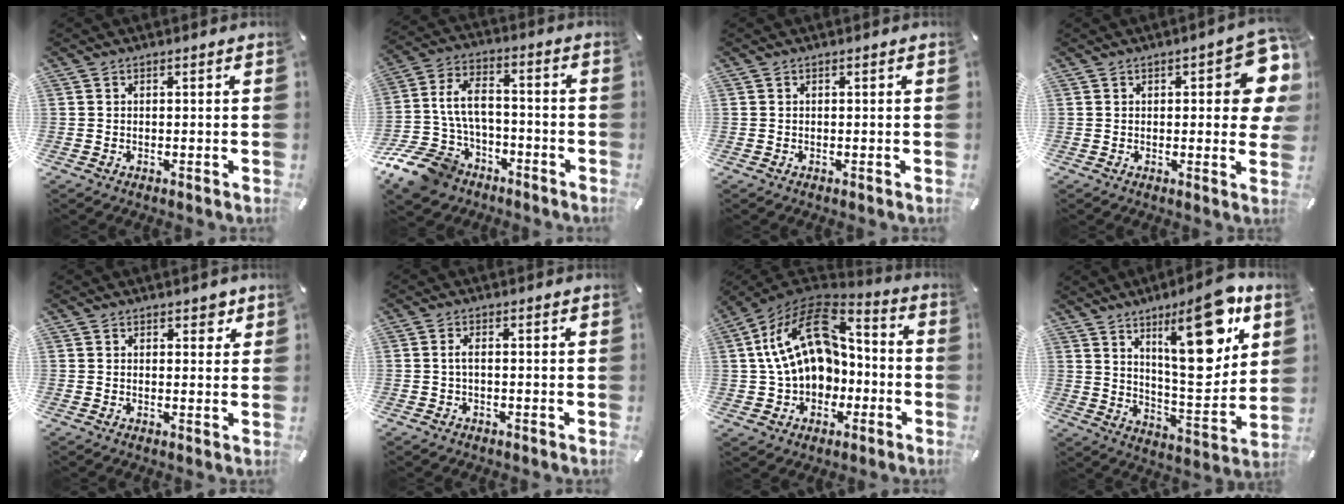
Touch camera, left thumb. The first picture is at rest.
{"total": 13.9, "force": [-5.2, 10.3, 7.8], "torque": [-0.168, 0.040, -0.088]}
{"total": 0.0}
{"total": 12.3, "force": [3.1, 4.9, 10.8], "torque": [-0.120, -0.021, 0.050]}
{"total": 2.5, "force": [1.5, 1.6, 1.2], "torque": [-0.001, -0.003, 0.020]}
{"total": 1.8, "force": [-0.4, 0.8, 1.6], "torque": [-0.032, 0.004, -0.009]}
{"total": 19.2, "force": [1.9, 14.8, 12.1], "torque": [-0.228, -0.006, 0.035]}
{"total": 21.8, "force": [10.2, 8.2, 17.4], "torque": [-0.239, -0.059, 0.151]}